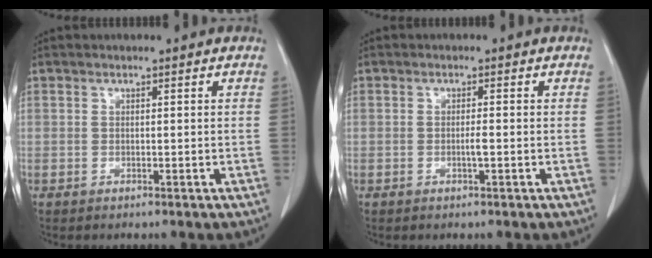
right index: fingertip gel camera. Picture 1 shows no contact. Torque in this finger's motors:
{"motor_torque": [0.34, 0.25, 0.05, 0.01]}